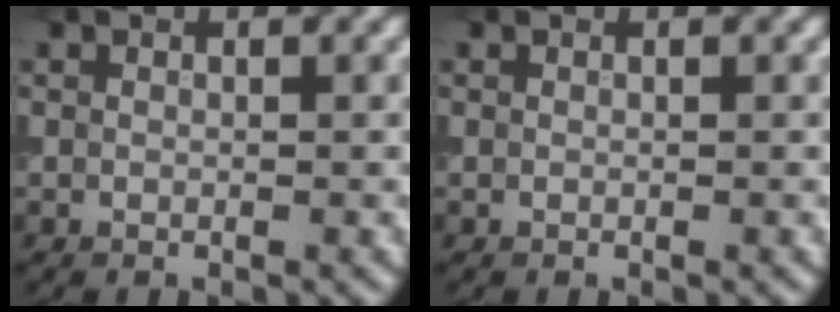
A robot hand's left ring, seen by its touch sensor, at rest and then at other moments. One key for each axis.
{"total": 0.0}